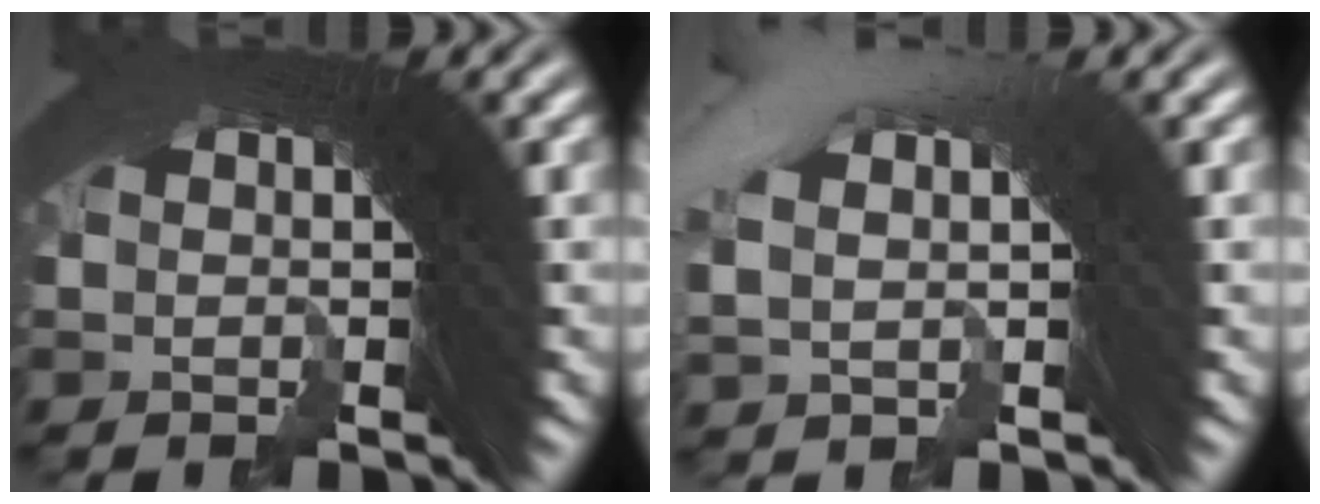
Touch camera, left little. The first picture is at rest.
{"total": 2.4, "force": [1.3, 1.0, 1.8], "torque": [-0.028, 0.033, 0.018]}